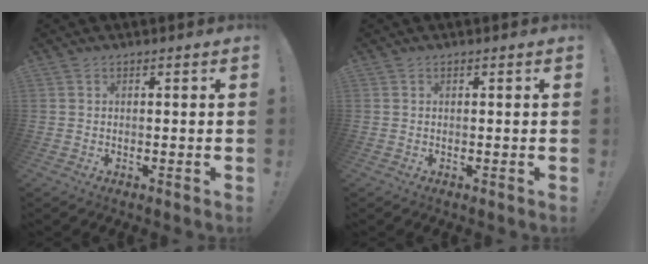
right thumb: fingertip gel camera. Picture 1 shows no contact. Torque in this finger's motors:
{"motor_torque": [0.10, 0.03, 0.28, 0.05, -0.04]}